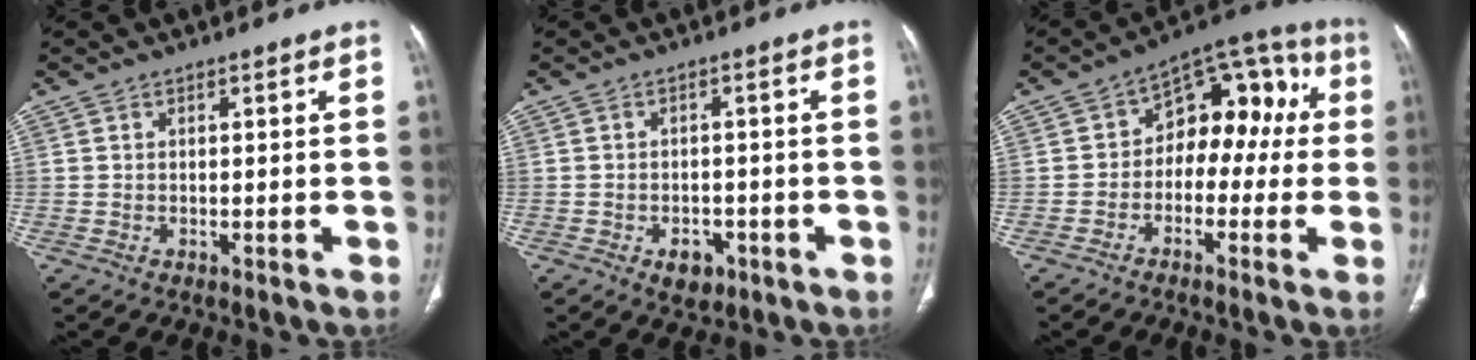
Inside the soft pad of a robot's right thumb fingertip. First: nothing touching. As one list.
[{"total": 4.0, "force": [-1.9, 2.8, 2.2], "torque": [-0.017, 0.009, -0.020]}, {"total": 13.3, "force": [-0.1, 8.7, 10.0], "torque": [-0.077, 0.056, -0.019]}]